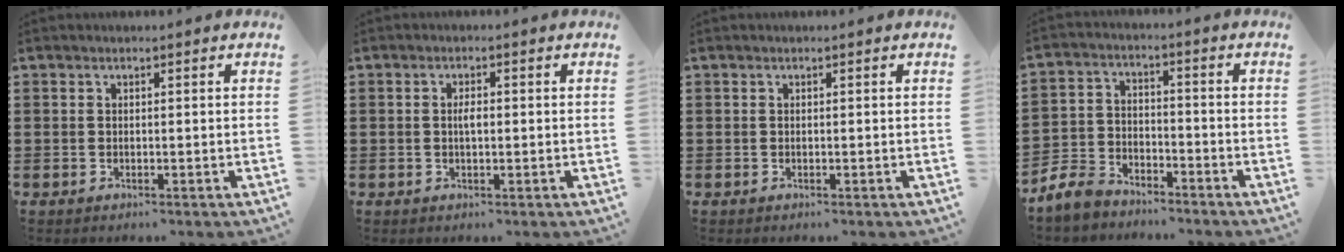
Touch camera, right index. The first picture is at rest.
{"total": 1.9, "force": [0.1, 0.7, 1.8], "torque": [-0.034, 0.004, 0.000]}
{"total": 0.0}
{"total": 6.1, "force": [-5.7, 1.9, 1.2], "torque": [-0.044, 0.010, -0.118]}